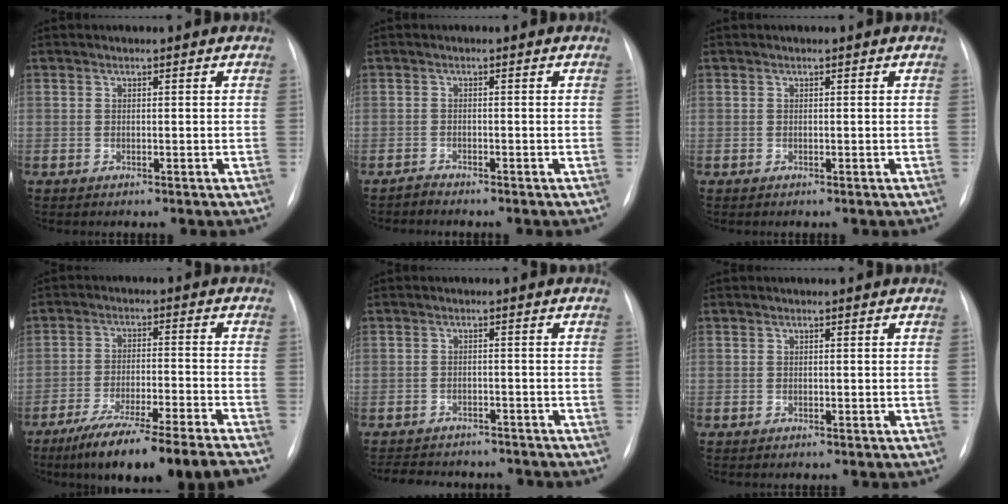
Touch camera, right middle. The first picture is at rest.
{"total": 1.0, "force": [-1.0, -0.2, -0.2], "torque": [0.002, -0.005, -0.018]}
{"total": 0.0}
{"total": 15.8, "force": [-12.8, -0.8, 9.2], "torque": [-0.133, -0.031, -0.205]}
{"total": 10.5, "force": [-9.3, 4.1, 2.8], "torque": [-0.052, 0.008, -0.116]}
{"total": 0.0}